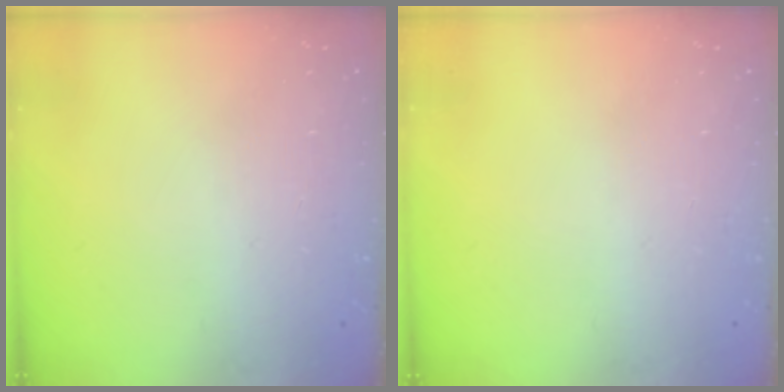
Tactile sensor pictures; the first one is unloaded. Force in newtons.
{"total": 0.0}